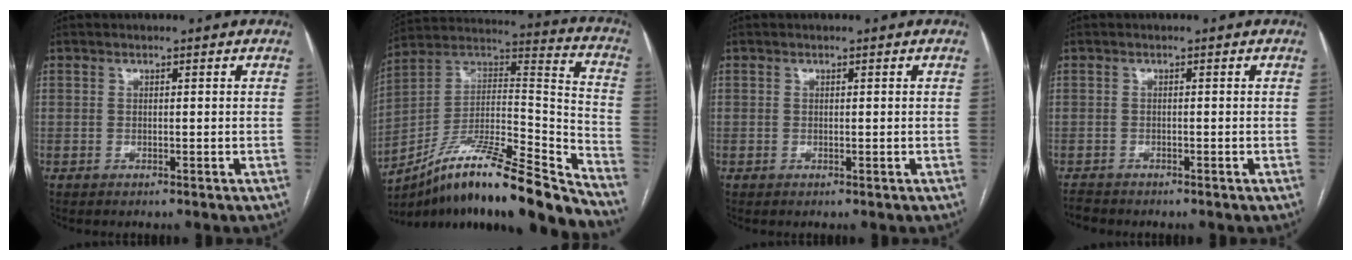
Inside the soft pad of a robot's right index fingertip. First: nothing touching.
{"total": 23.2, "force": [-18.8, 1.2, 13.6], "torque": [-0.192, 0.026, -0.320]}
{"total": 0.0}
{"total": 1.4, "force": [-1.3, 0.2, -0.3], "torque": [0.004, -0.006, -0.024]}